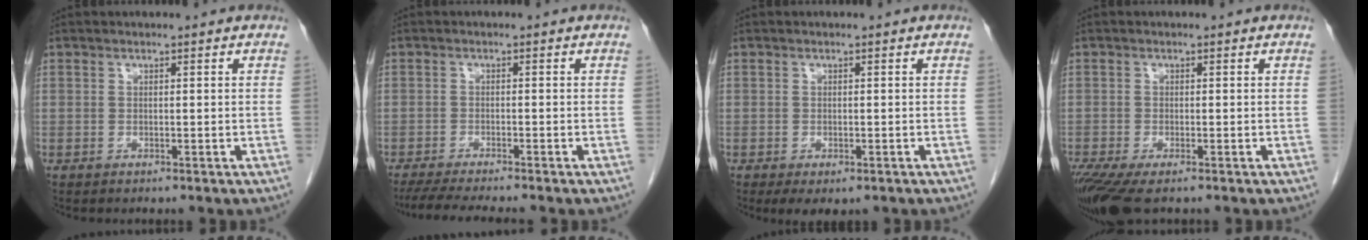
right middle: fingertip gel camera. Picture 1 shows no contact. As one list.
[{"total": 7.0, "force": [-6.1, -0.3, 3.5], "torque": [-0.050, -0.018, -0.099]}, {"total": 3.2, "force": [-1.9, 1.5, 2.1], "torque": [-0.031, -0.009, -0.018]}, {"total": 5.7, "force": [-3.9, 1.4, 4.0], "torque": [-0.074, -0.017, -0.069]}]